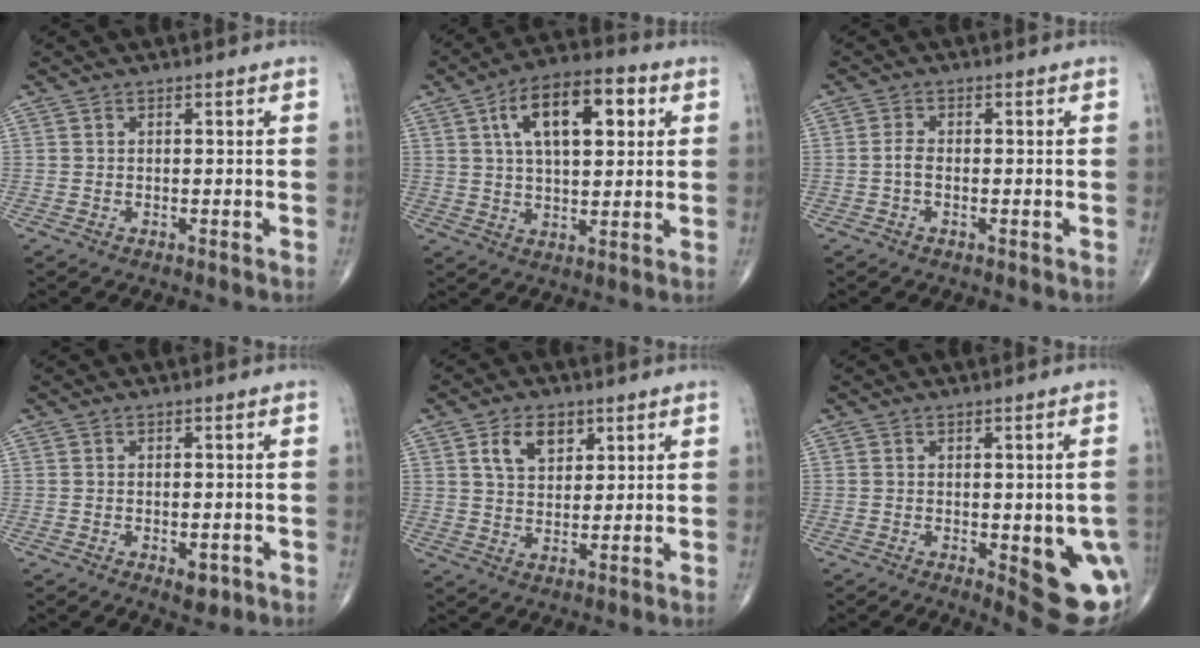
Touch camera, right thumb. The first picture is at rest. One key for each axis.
{"total": 14.8, "fx": 4.7, "fy": 7.1, "fz": 12.1, "tx": -0.180, "ty": 0.008, "tz": 0.073}
{"total": 1.8, "fx": -0.4, "fy": 0.9, "fz": 1.5, "tx": -0.029, "ty": 0.001, "tz": -0.013}
{"total": 2.7, "fx": -1.0, "fy": 1.5, "fz": 2.1, "tx": -0.018, "ty": -0.001, "tz": -0.008}
{"total": 6.8, "fx": 3.2, "fy": 4.3, "fz": 4.1, "tx": -0.054, "ty": -0.014, "tz": 0.058}
{"total": 12.3, "fx": -2.7, "fy": 4.5, "fz": 11.1, "tx": -0.115, "ty": -0.013, "tz": -0.019}